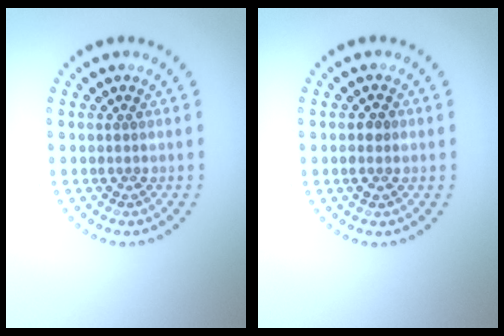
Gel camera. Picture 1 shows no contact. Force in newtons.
{"total": 1.3, "press": 1.3, "slide": 0.1}